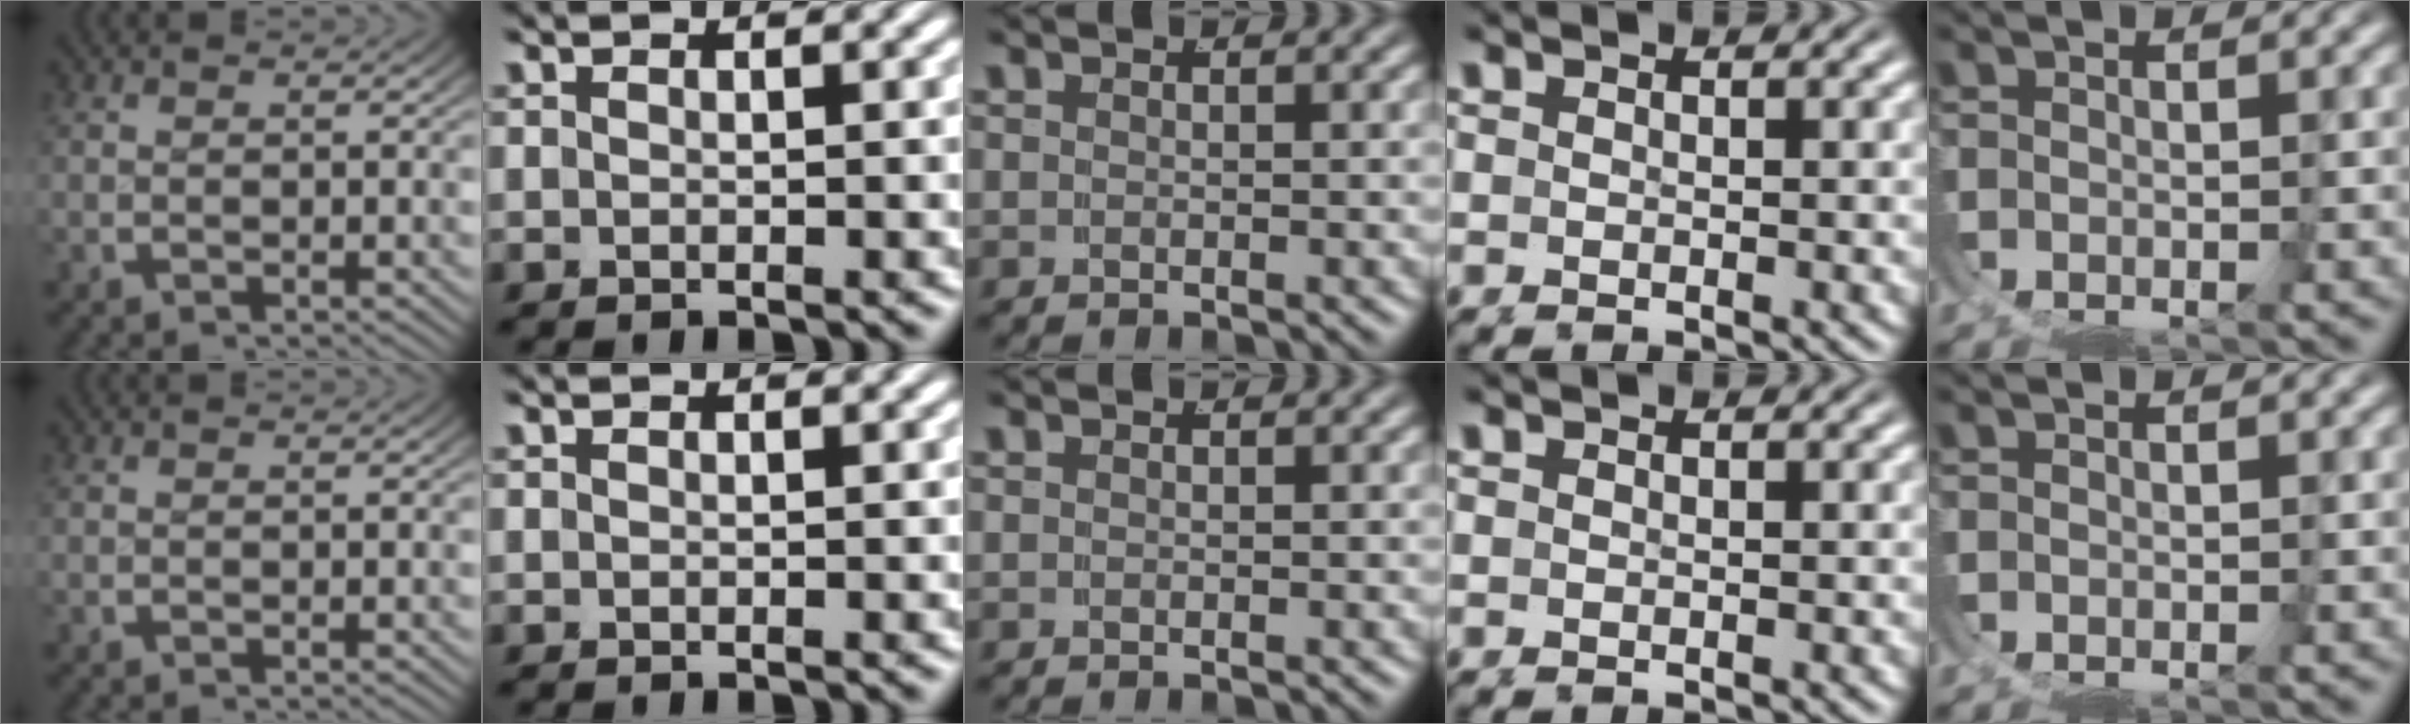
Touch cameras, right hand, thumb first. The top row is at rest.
{}